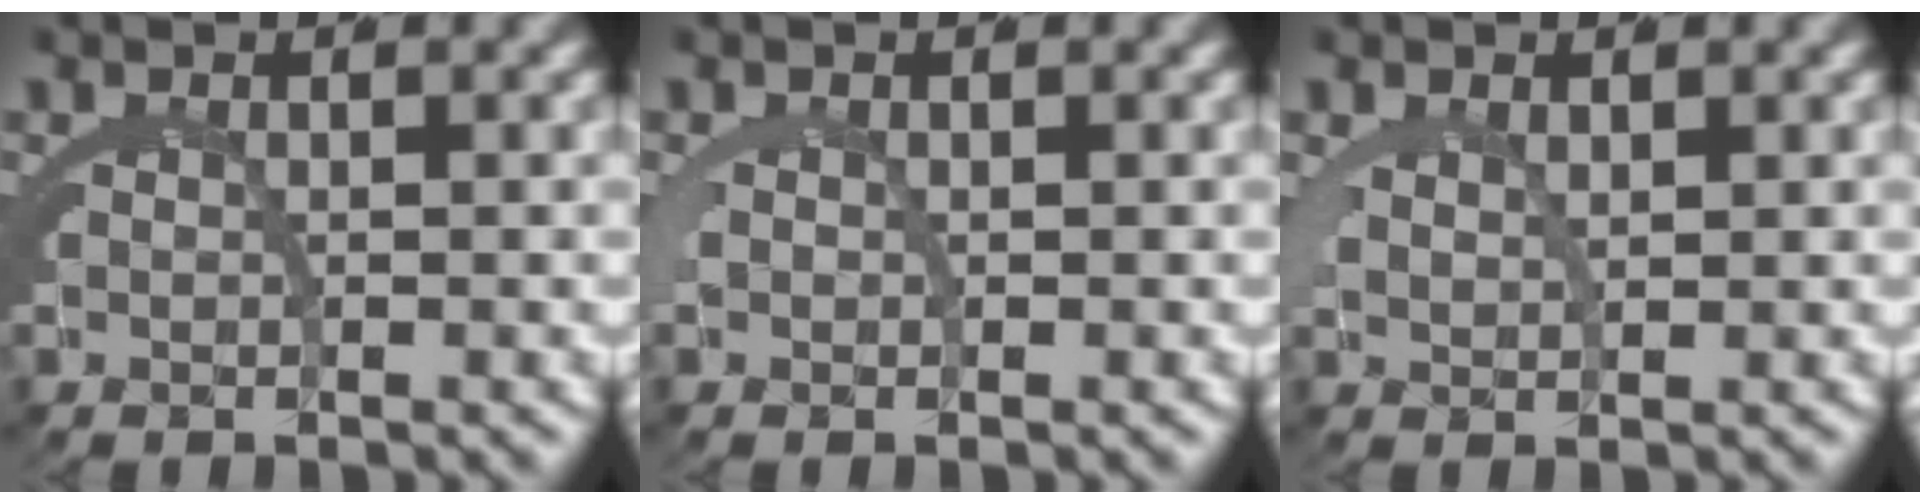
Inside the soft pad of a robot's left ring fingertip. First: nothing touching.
{"total": 0.0}
{"total": 1.6, "force": [1.3, 0.2, 0.8], "torque": [-0.025, -0.010, 0.035]}